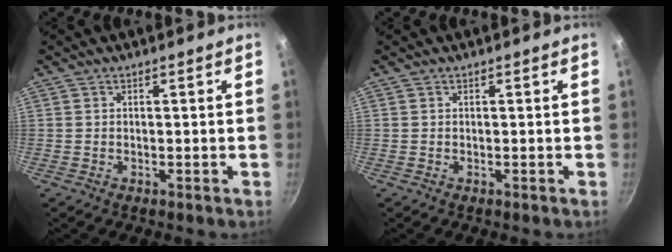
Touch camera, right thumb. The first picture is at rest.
{"total": 0.0}